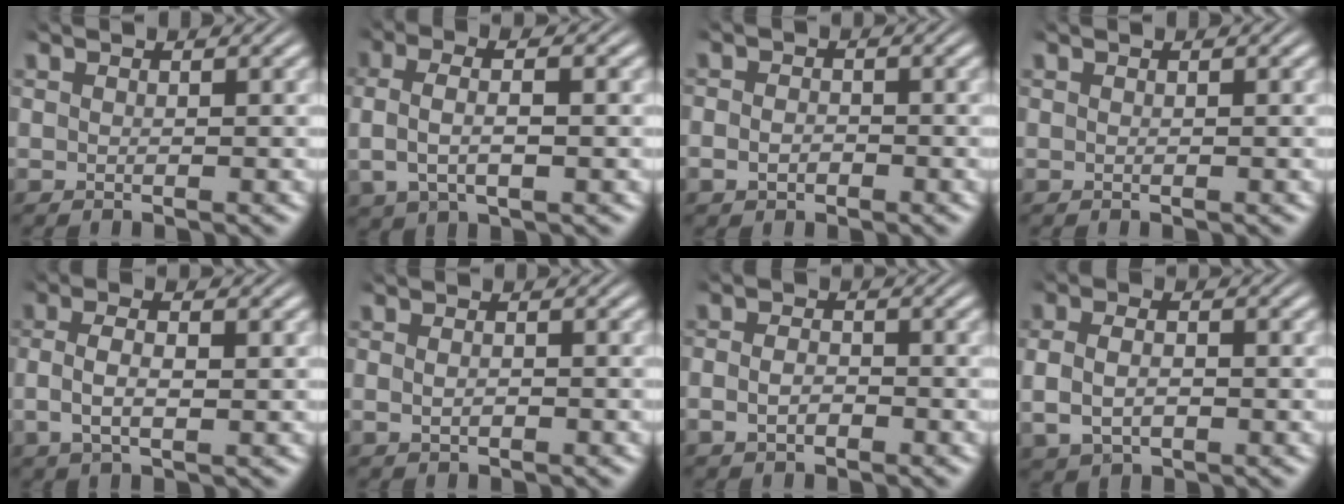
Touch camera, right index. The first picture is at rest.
{"total": 4.6, "force": [0.5, 2.6, 3.8], "torque": [-0.081, 0.007, 0.010]}
{"total": 1.6, "force": [-0.8, 1.3, 0.4], "torque": [-0.014, -0.003, -0.013]}
{"total": 0.0}
{"total": 3.5, "force": [0.0, 1.7, 3.1], "torque": [-0.069, 0.000, 0.001]}
{"total": 1.1, "force": [-0.5, 0.7, 0.8], "torque": [-0.026, -0.002, -0.005]}
{"total": 2.3, "force": [-1.1, 1.6, 1.2], "torque": [-0.030, -0.002, -0.020]}
{"total": 3.7, "force": [-0.2, 2.6, 2.6], "torque": [-0.062, -0.001, 0.005]}